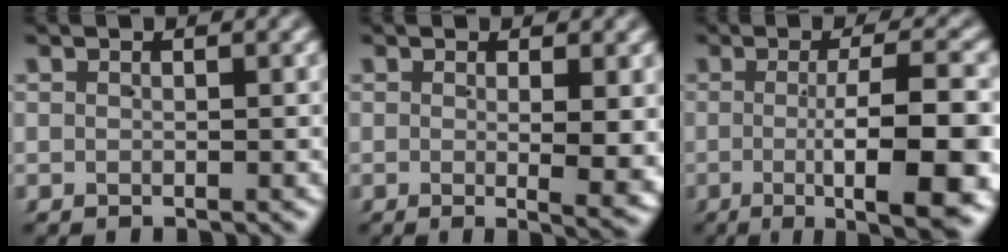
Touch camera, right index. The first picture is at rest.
{"total": 3.7, "force": [-0.3, 0.0, 3.7], "torque": [-0.046, -0.009, -0.002]}
{"total": 9.9, "force": [-3.0, 1.5, 9.4], "torque": [-0.123, 0.002, -0.046]}